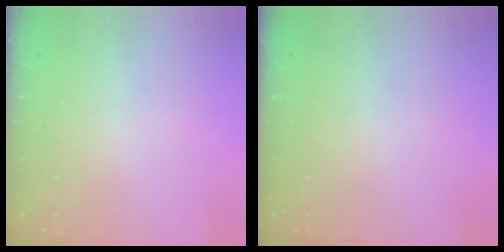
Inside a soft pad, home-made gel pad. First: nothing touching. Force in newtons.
{"total": 0.0}